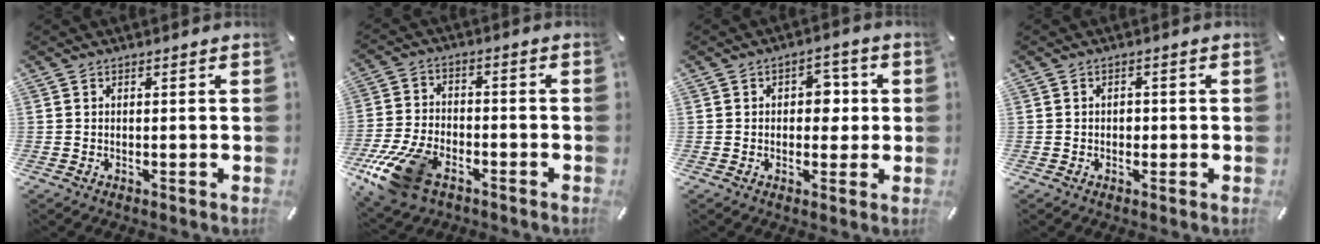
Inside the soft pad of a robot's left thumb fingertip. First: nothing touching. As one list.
[{"total": 14.3, "force": [-8.0, 7.9, 8.9], "torque": [-0.177, 0.035, -0.137]}, {"total": 5.8, "force": [0.2, 4.2, 4.1], "torque": [-0.040, -0.002, -0.008]}, {"total": 1.5, "force": [-0.3, 1.2, 0.8], "torque": [-0.016, 0.004, -0.007]}]